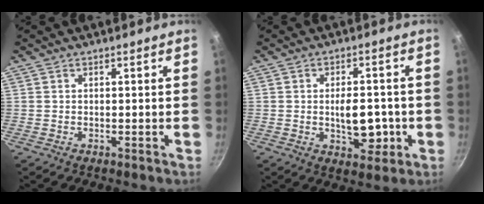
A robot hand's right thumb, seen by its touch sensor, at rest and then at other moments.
{"total": 8.7, "force": [-1.3, 4.9, 7.0], "torque": [-0.068, 0.002, -0.013]}